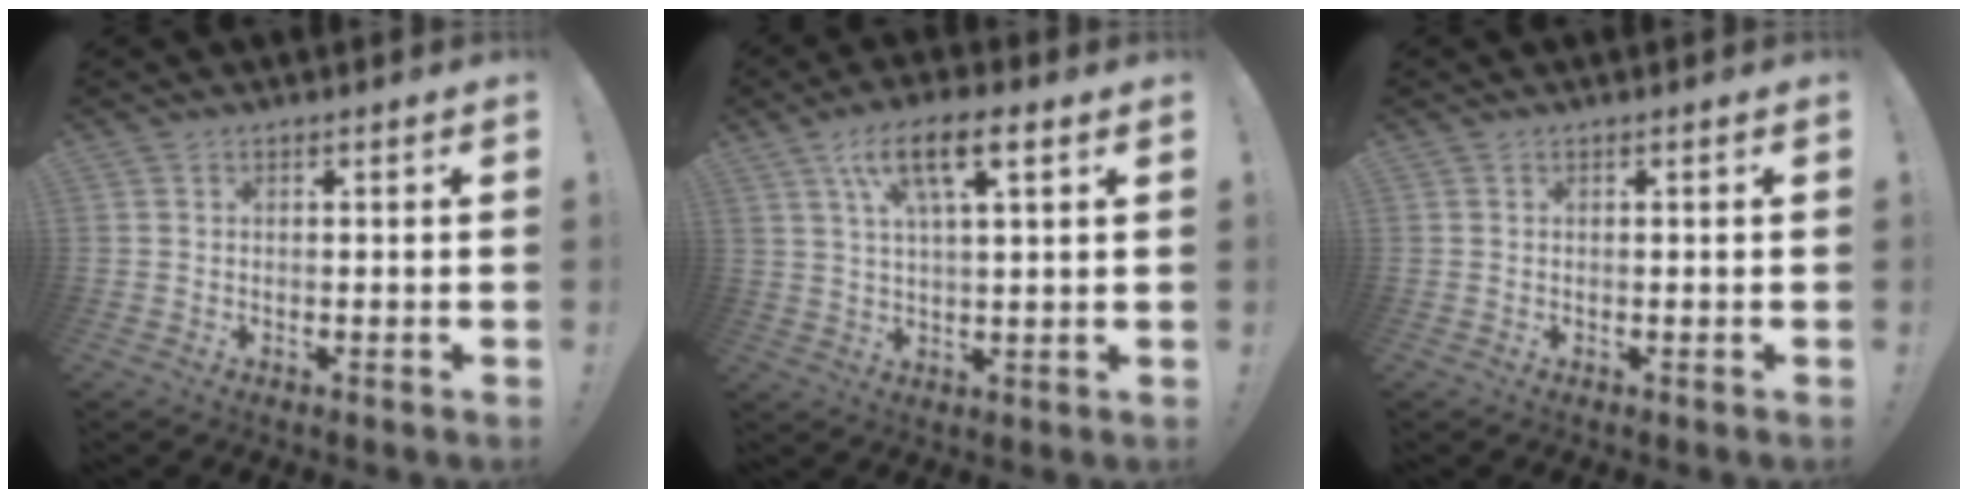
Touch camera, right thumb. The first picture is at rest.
{"total": 10.8, "force": [5.0, 3.2, 9.1], "torque": [-0.153, -0.007, 0.084]}
{"total": 0.0}